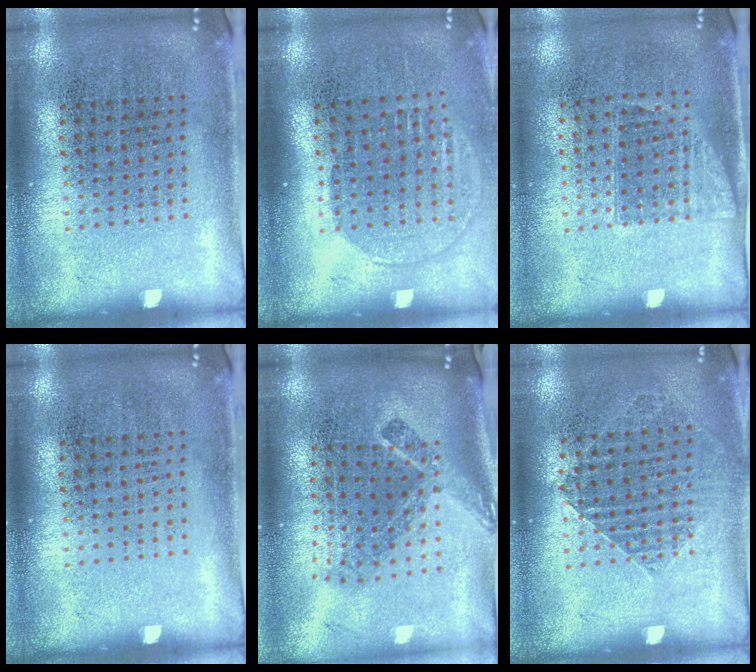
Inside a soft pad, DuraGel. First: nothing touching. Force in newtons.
{"total": 1.5, "press": 1.2, "slide": 0.8}
{"total": 1.0, "press": 0.8, "slide": 0.5}
{"total": 0.0}
{"total": 2.2, "press": 1.5, "slide": 1.7}
{"total": 1.0, "press": 1.0, "slide": 0.2}